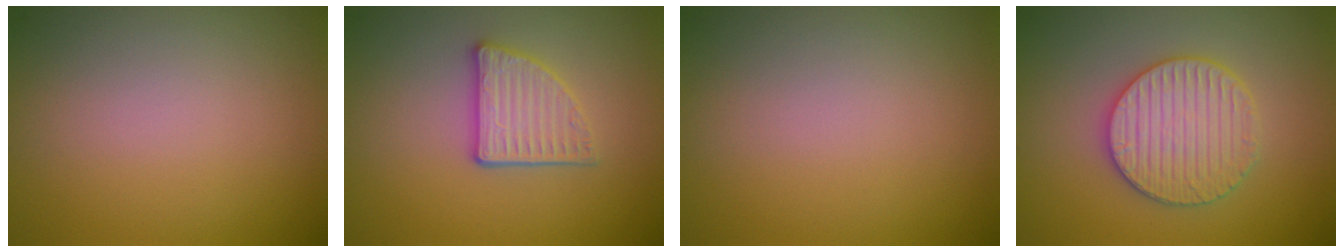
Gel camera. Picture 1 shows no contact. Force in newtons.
{"total": 3.4, "press": 2.9, "slide": 1.7}
{"total": 0.0}
{"total": 4.4, "press": 4.3, "slide": 0.9}